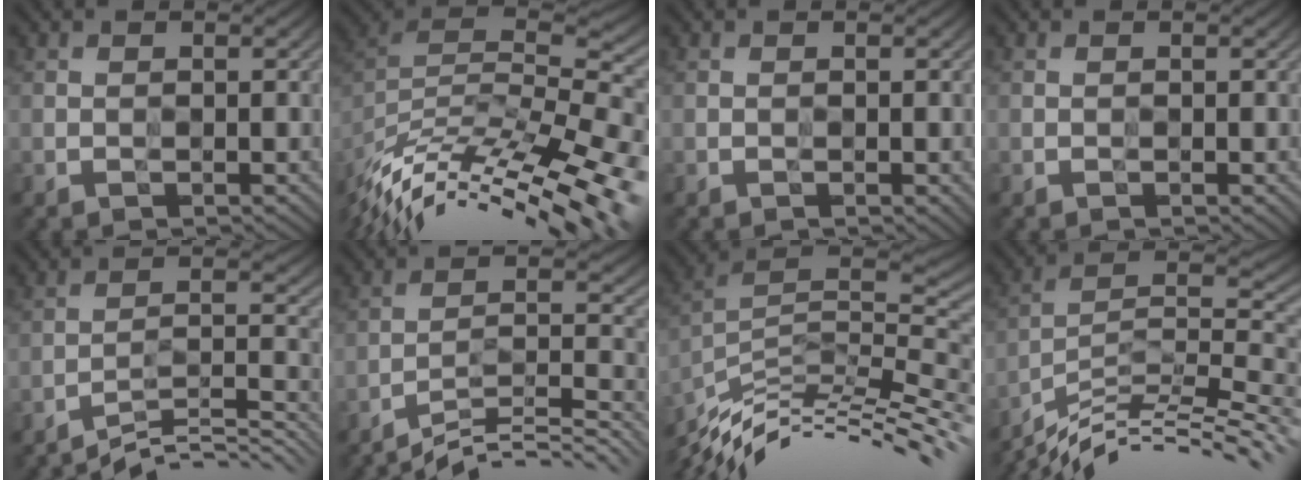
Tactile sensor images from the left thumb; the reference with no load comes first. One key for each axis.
{"total": 13.4, "fx": -9.0, "fy": 4.7, "fz": 8.7, "tx": -0.161, "ty": 0.019, "tz": -0.150}
{"total": 1.5, "fx": -0.5, "fy": 0.7, "fz": 1.2, "tx": -0.009, "ty": -0.002, "tz": -0.003}
{"total": 0.0}
{"total": 8.6, "fx": -7.7, "fy": 1.0, "fz": 3.7, "tx": -0.047, "ty": 0.007, "tz": -0.133}
{"total": 10.6, "fx": -9.2, "fy": 1.6, "fz": 5.0, "tx": -0.074, "ty": 0.004, "tz": -0.154}
{"total": 11.5, "fx": -5.7, "fy": 3.5, "fz": 9.4, "tx": -0.175, "ty": 0.011, "tz": -0.102}
{"total": 12.6, "fx": -8.7, "fy": 3.0, "fz": 8.6, "tx": -0.145, "ty": 0.007, "tz": -0.149}